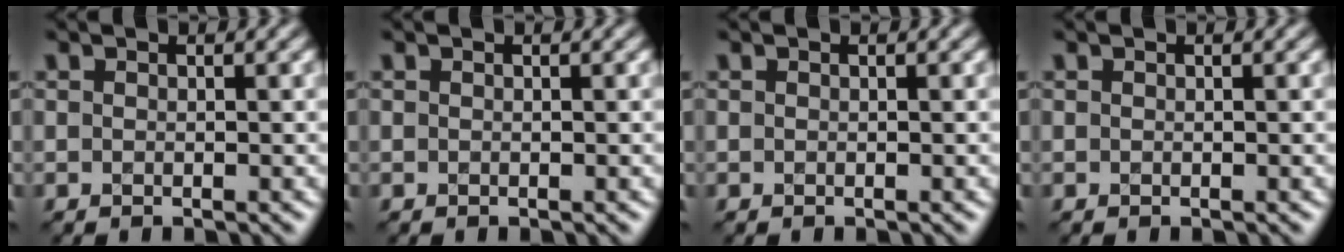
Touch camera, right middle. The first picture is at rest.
{"total": 0.0}
{"total": 0.0}
{"total": 0.0}